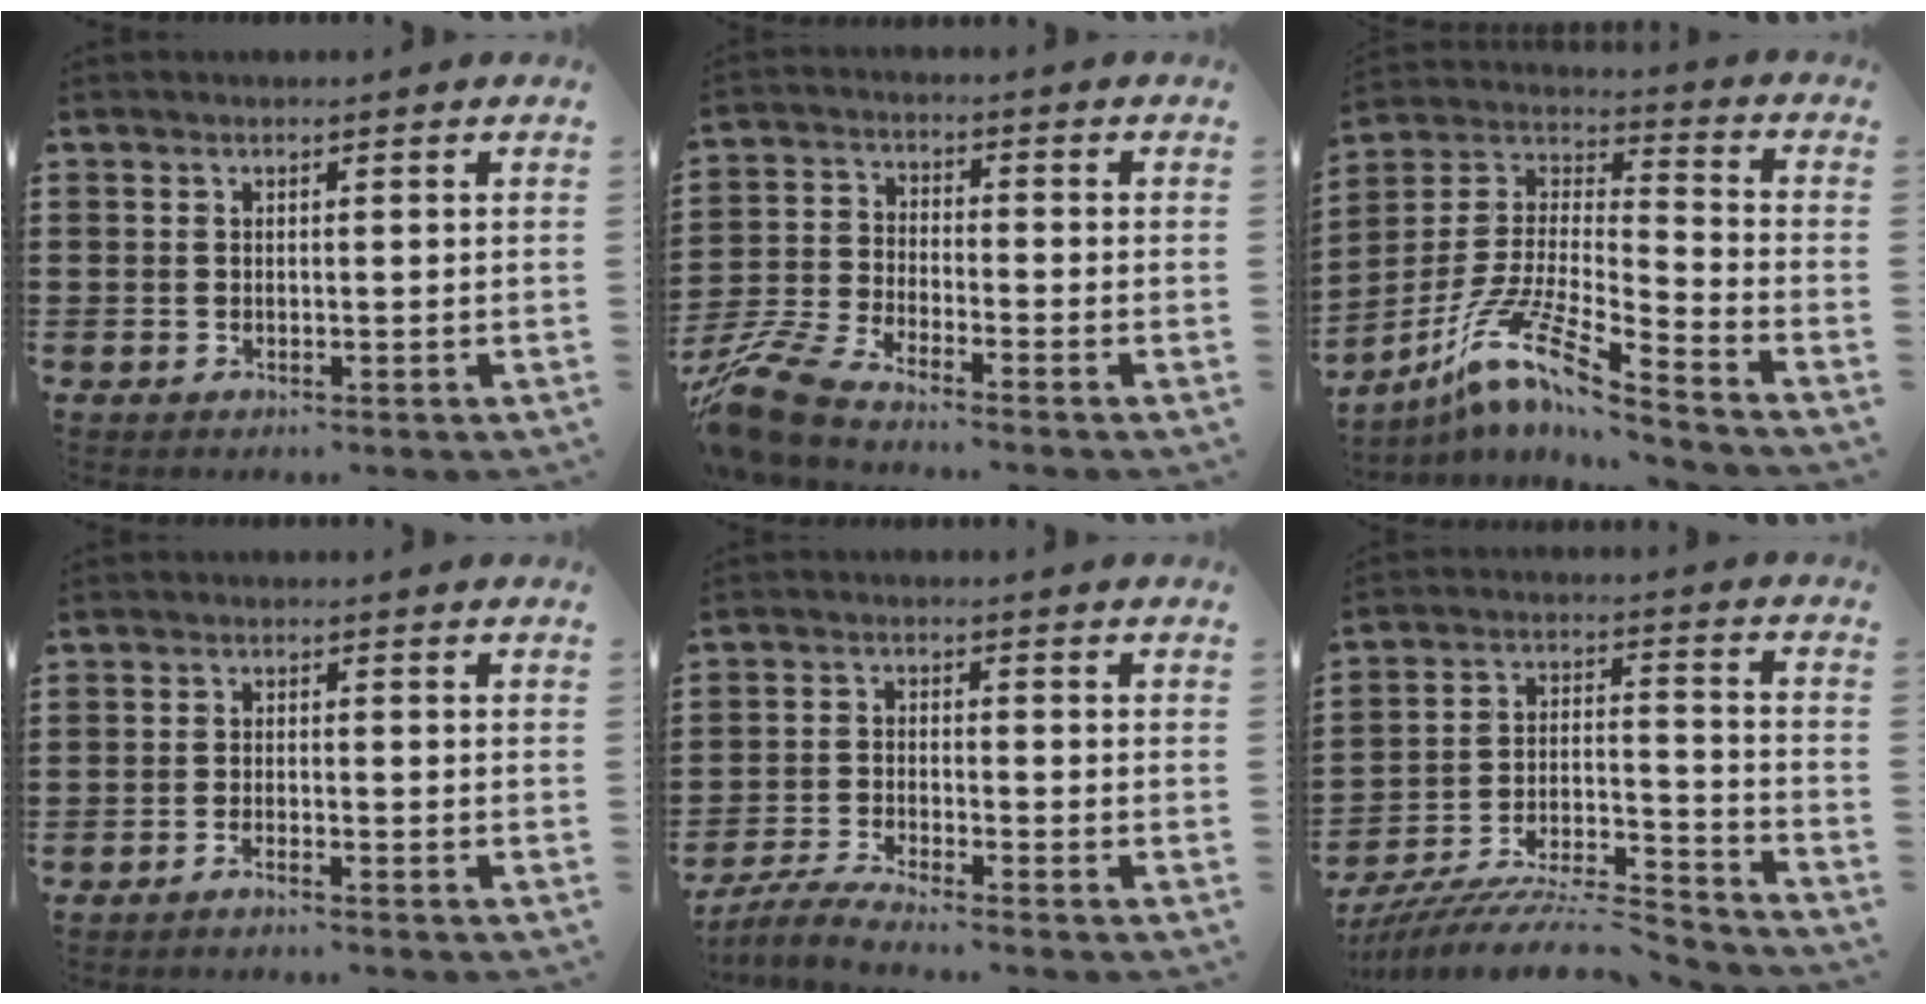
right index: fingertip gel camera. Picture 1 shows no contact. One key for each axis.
{"total": 7.4, "fx": -6.8, "fy": 0.4, "fz": 2.9, "tx": -0.092, "ty": -0.008, "tz": -0.144}
{"total": 10.7, "fx": -8.5, "fy": 0.5, "fz": 6.5, "tx": -0.143, "ty": -0.006, "tz": -0.177}
{"total": 1.5, "fx": -1.4, "fy": -0.2, "fz": 0.3, "tx": -0.006, "ty": 0.002, "tz": -0.028}
{"total": 3.8, "fx": -3.6, "fy": -0.2, "fz": 1.2, "tx": -0.035, "ty": -0.004, "tz": -0.074}
{"total": 9.6, "fx": -9.0, "fy": 0.6, "fz": 3.2, "tx": -0.050, "ty": 0.009, "tz": -0.177}